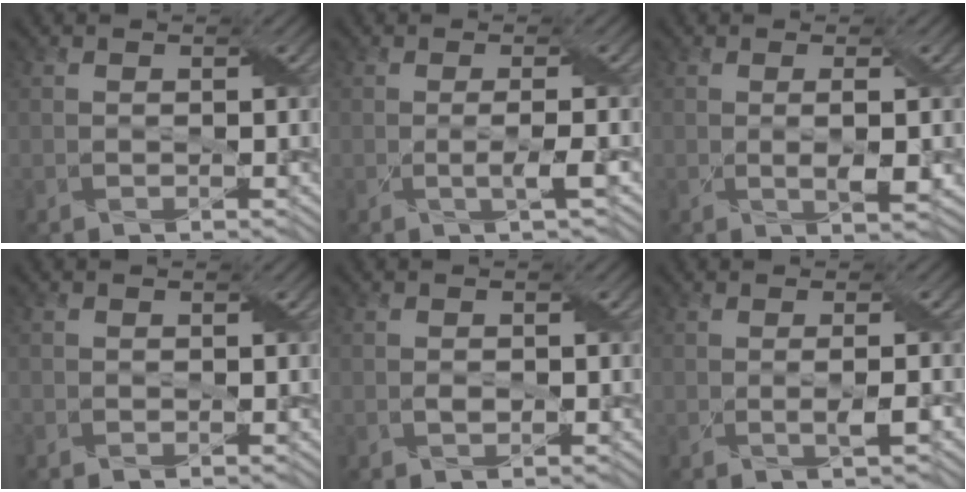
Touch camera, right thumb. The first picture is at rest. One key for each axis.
{"total": 2.3, "fx": -0.3, "fy": 0.2, "fz": 2.3, "tx": -0.045, "ty": 0.003, "tz": -0.009}
{"total": 2.6, "fx": 0.0, "fy": 0.4, "fz": 2.6, "tx": -0.051, "ty": 0.000, "tz": 0.004}
{"total": 0.5, "fx": -0.3, "fy": 0.4, "fz": 0.2, "tx": -0.005, "ty": -0.003, "tz": -0.002}
{"total": 1.0, "fx": -0.2, "fy": 0.6, "fz": 0.7, "tx": -0.014, "ty": -0.001, "tz": -0.002}
{"total": 1.7, "fx": -0.2, "fy": 0.1, "fz": 1.7, "tx": -0.035, "ty": 0.003, "tz": -0.004}